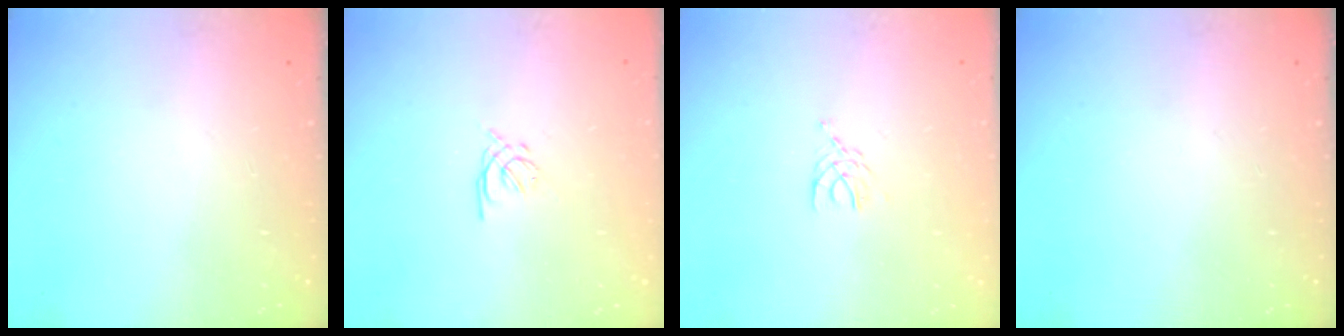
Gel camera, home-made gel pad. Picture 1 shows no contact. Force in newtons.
{"total": 1.6, "press": 1.5, "slide": 0.6}
{"total": 3.3, "press": 3.3, "slide": 0.5}
{"total": 0.0}